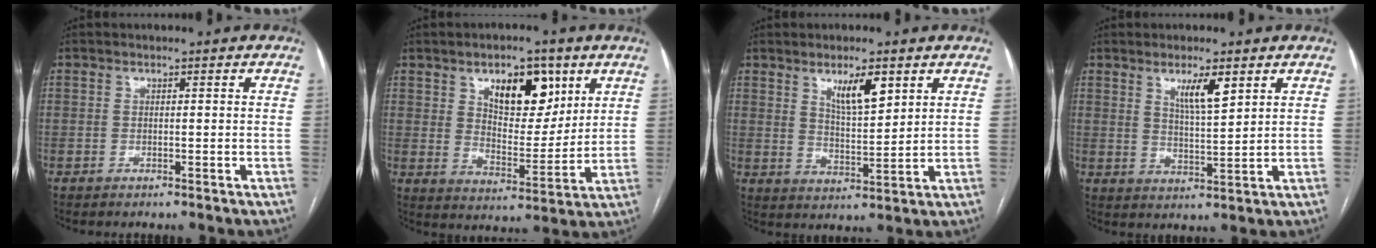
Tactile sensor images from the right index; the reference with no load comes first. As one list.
[{"total": 11.0, "force": [5.6, 5.1, 7.9], "torque": [-0.122, 0.004, 0.097]}, {"total": 6.5, "force": [3.7, 1.6, 5.1], "torque": [-0.092, -0.006, 0.069]}, {"total": 5.4, "force": [3.1, 0.7, 4.4], "torque": [-0.078, -0.007, 0.057]}]